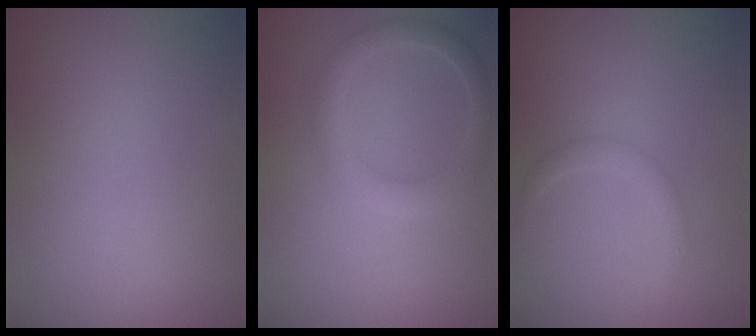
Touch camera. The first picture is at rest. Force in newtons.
{"total": 2.7, "press": 2.7, "slide": 0.2}
{"total": 1.4, "press": 1.4, "slide": 0.1}